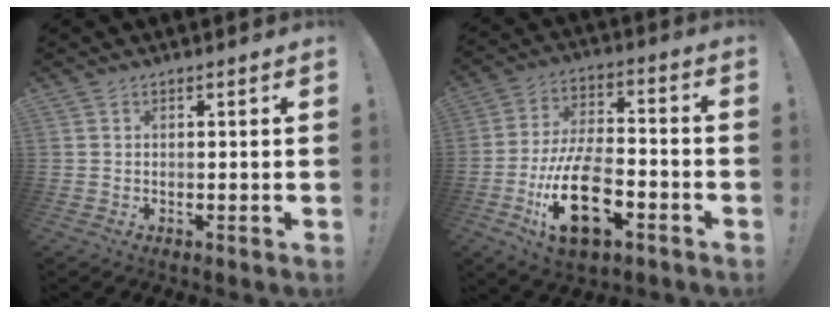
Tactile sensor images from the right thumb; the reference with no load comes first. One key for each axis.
{"total": 20.5, "fx": -7.9, "fy": 10.6, "fz": 15.6, "tx": -0.299, "ty": 0.039, "tz": -0.129}